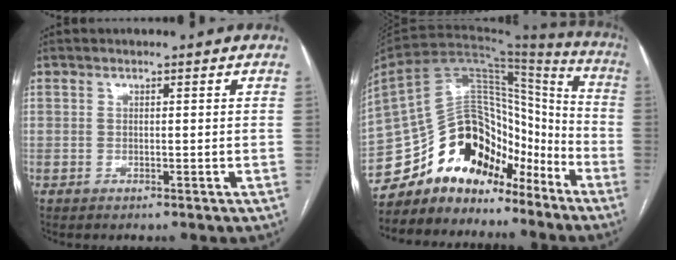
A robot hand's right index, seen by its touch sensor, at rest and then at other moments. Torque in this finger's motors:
{"motor_torque": [0.69, -0.75, 0.13, -0.03]}